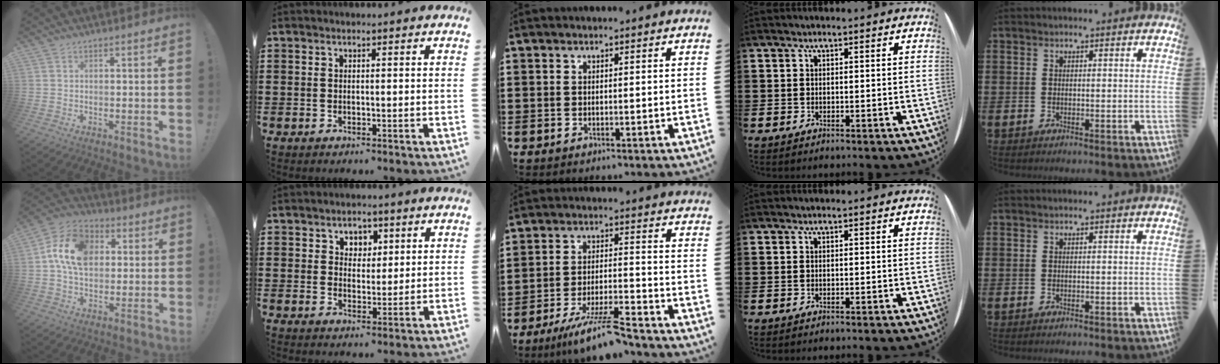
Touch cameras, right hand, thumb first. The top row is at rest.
{"thumb": {"total": 14.7, "force": [3.2, 10.7, 9.7], "torque": [-0.165, 0.003, 0.062]}, "index": {"total": 3.1, "force": [1.5, 2.6, 0.7], "torque": [-0.028, 0.013, 0.025]}, "middle": {"total": 7.9, "force": [-6.3, 0.4, 4.8], "torque": [-0.100, -0.012, -0.118]}}